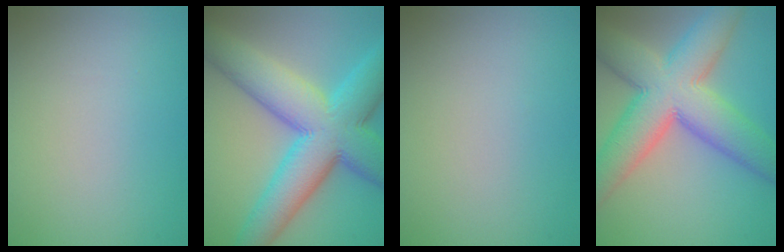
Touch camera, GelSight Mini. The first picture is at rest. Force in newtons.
{"total": 12.7, "press": 12.7, "slide": 0.2}
{"total": 0.0}
{"total": 11.3, "press": 11.3, "slide": 0.6}